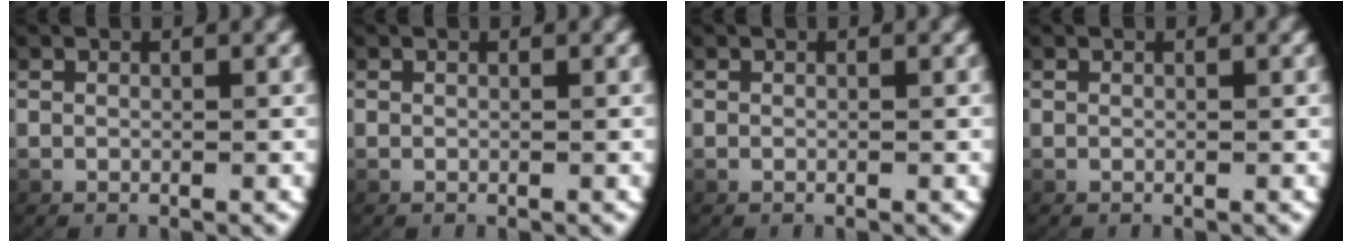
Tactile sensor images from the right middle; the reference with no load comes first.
{"total": 0.0}
{"total": 0.0}
{"total": 0.0}